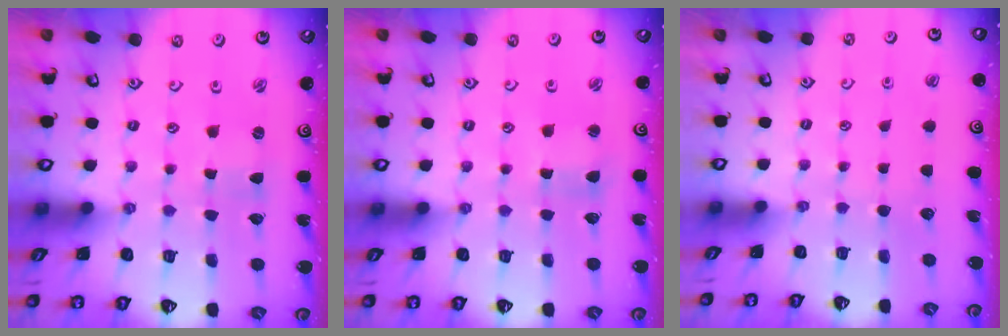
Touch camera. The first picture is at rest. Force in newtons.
{"total": 2.1, "press": 2.1, "slide": 0.3}
{"total": 0.0}